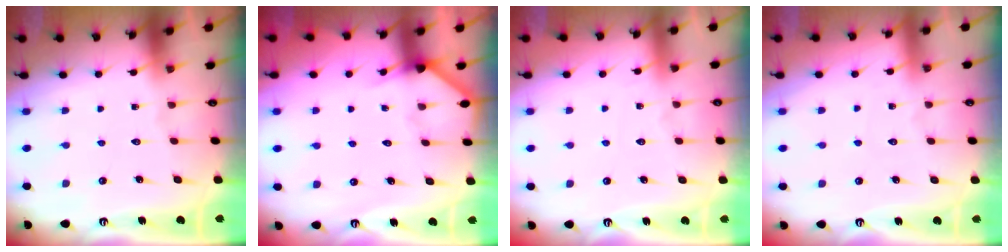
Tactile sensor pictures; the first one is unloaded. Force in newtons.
{"total": 5.2, "press": 5.2, "slide": 0.4}
{"total": 3.7, "press": 3.7, "slide": 0.5}
{"total": 2.4, "press": 2.4, "slide": 0.3}